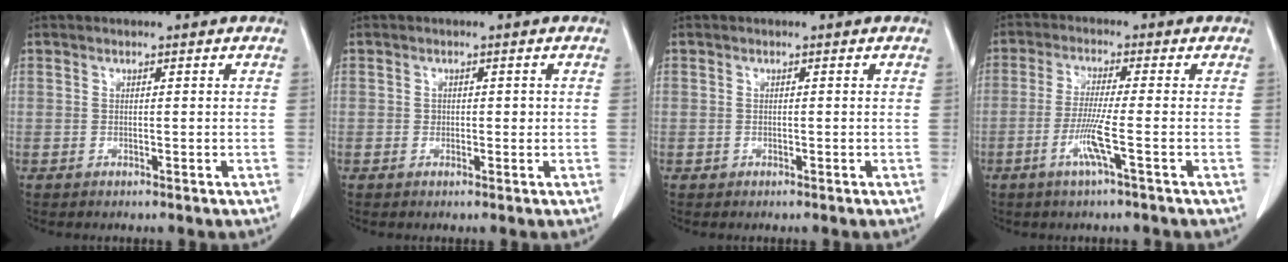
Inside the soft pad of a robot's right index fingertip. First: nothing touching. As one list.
[{"total": 1.1, "force": [0.1, 0.9, 0.5], "torque": [-0.002, 0.005, 0.004]}, {"total": 0.6, "force": [-0.2, 0.5, 0.0], "torque": [0.002, 0.005, -0.006]}, {"total": 5.4, "force": [-2.0, -0.8, 4.9], "torque": [-0.096, -0.011, -0.043]}]